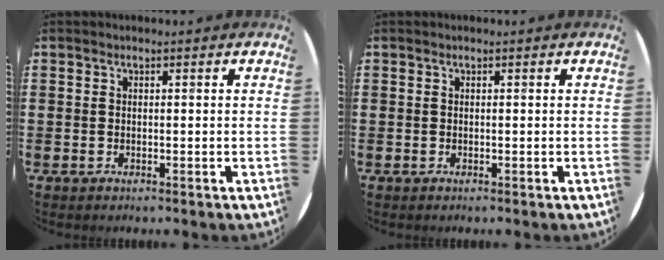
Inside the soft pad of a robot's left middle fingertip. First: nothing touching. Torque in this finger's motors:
{"motor_torque": [-0.07, 0.07, 0.00, 0.00]}